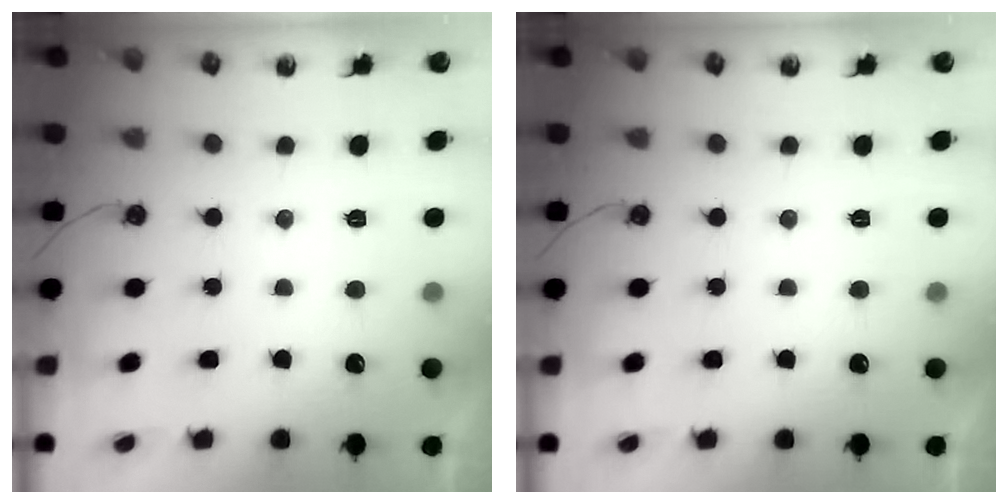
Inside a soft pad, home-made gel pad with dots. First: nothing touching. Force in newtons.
{"total": 0.0}